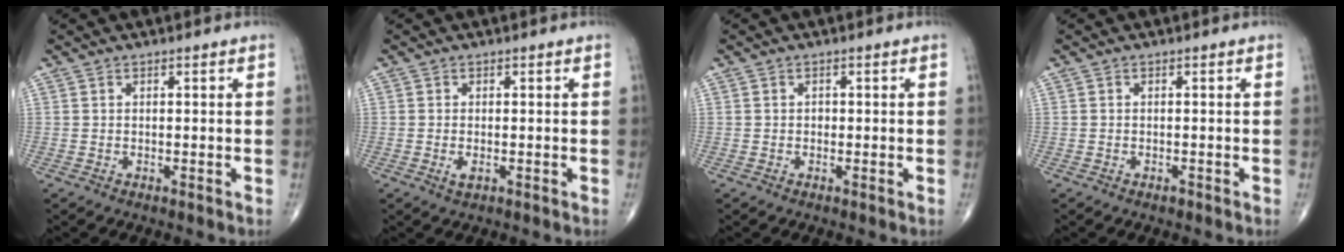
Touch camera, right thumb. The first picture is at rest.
{"total": 1.6, "force": [-0.4, 0.7, 1.3], "torque": [-0.027, -0.004, -0.008]}
{"total": 0.7, "force": [-0.1, 0.6, 0.3], "torque": [-0.002, 0.002, -0.003]}
{"total": 0.6, "force": [-0.4, 0.3, 0.3], "torque": [-0.004, 0.000, -0.009]}